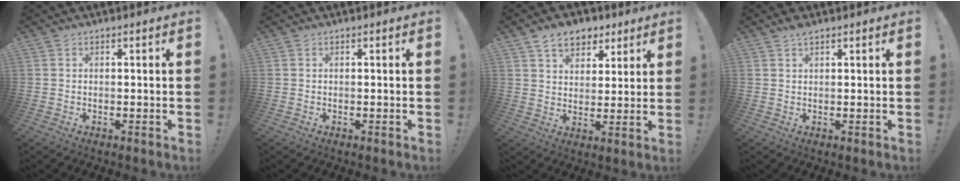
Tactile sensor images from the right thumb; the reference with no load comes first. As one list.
[{"total": 0.0}, {"total": 9.4, "force": [5.7, 6.3, 4.0], "torque": [-0.060, -0.022, 0.110]}, {"total": 2.1, "force": [1.7, 0.6, 1.1], "torque": [-0.016, -0.008, 0.030]}]